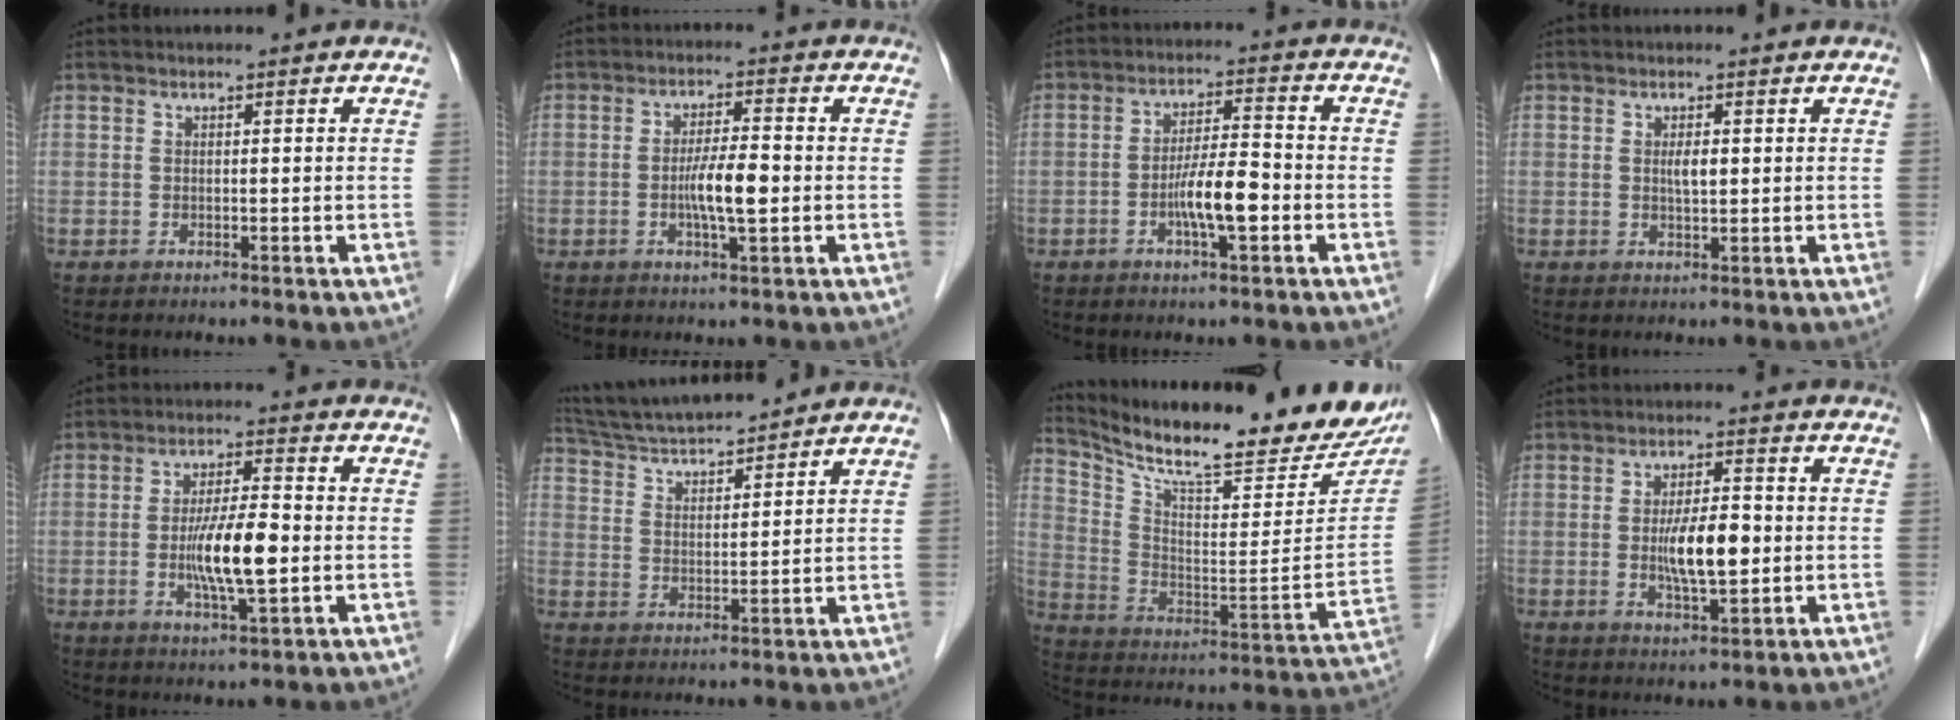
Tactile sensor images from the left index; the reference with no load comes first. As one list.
[{"total": 5.7, "force": [-1.0, 0.9, 5.5], "torque": [-0.105, -0.002, -0.018]}, {"total": 6.8, "force": [-2.3, 1.0, 6.3], "torque": [-0.122, 0.003, -0.042]}, {"total": 1.8, "force": [0.3, 0.6, 1.7], "torque": [-0.032, 0.000, 0.007]}, {"total": 8.6, "force": [-1.3, 1.3, 8.4], "torque": [-0.160, -0.006, -0.026]}, {"total": 11.9, "force": [11.2, 0.6, 4.2], "torque": [-0.082, 0.020, 0.196]}, {"total": 26.8, "force": [23.1, 4.0, 12.9], "torque": [-0.216, -0.063, 0.324]}, {"total": 7.3, "force": [-0.5, 2.0, 7.0], "torque": [-0.132, -0.002, -0.007]}]